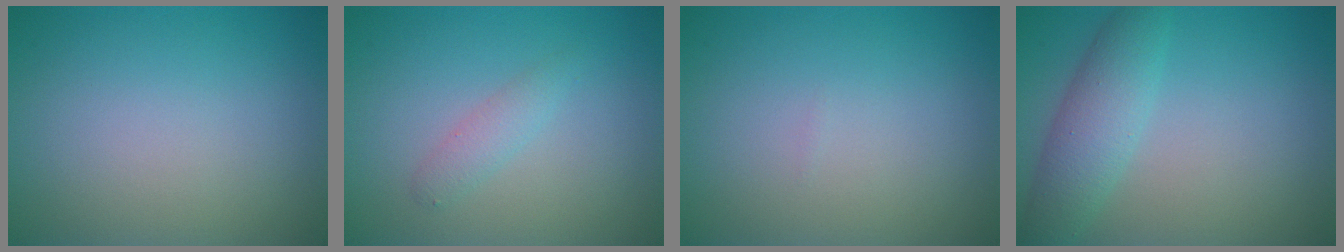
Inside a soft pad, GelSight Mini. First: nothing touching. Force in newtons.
{"total": 1.4, "press": 1.4, "slide": 0.0}
{"total": 0.0}
{"total": 3.9, "press": 3.9, "slide": 0.1}